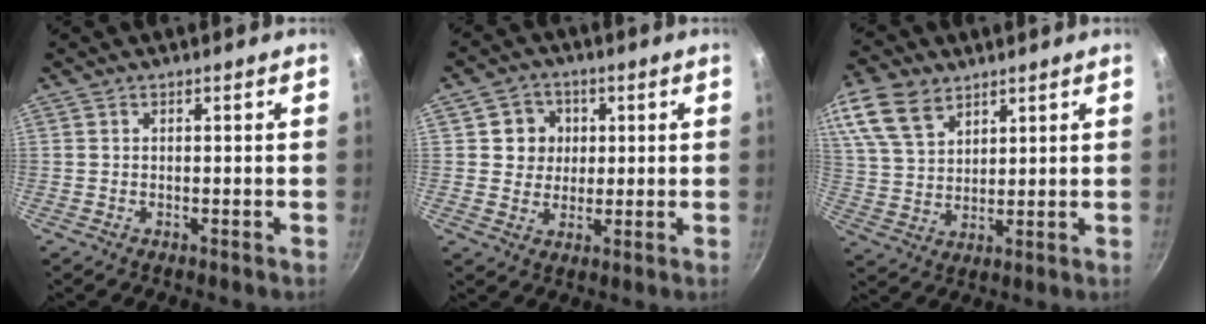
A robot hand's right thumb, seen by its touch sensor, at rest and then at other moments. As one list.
[{"total": 6.5, "force": [1.4, 6.0, 1.8], "torque": [0.012, 0.002, 0.018]}, {"total": 13.3, "force": [7.8, 8.2, 7.0], "torque": [-0.139, -0.011, 0.158]}]